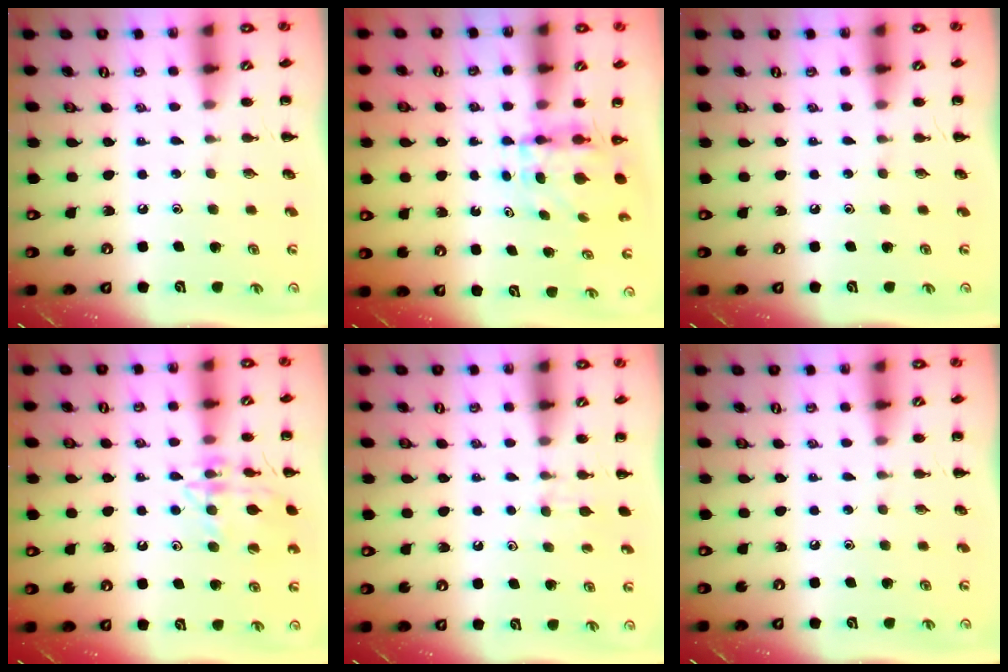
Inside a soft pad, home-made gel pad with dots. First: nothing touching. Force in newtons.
{"total": 3.9, "press": 3.9, "slide": 0.3}
{"total": 0.0}
{"total": 14.9, "press": 14.8, "slide": 1.2}
{"total": 3.9, "press": 3.7, "slide": 1.2}
{"total": 0.0}